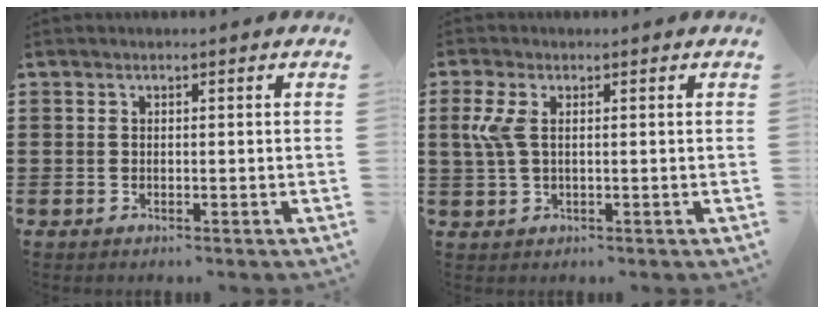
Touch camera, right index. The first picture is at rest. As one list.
[{"total": 4.3, "force": [0.8, 1.9, 3.8], "torque": [-0.115, -0.006, 0.001]}]